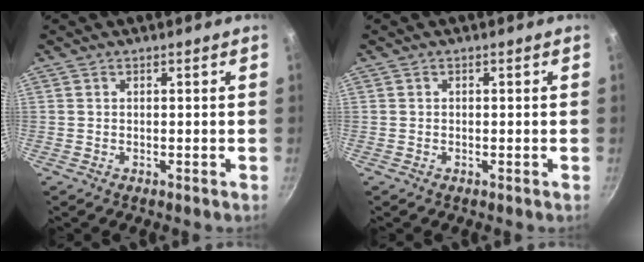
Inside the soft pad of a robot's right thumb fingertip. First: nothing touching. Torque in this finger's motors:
{"motor_torque": [-0.50, -0.14, -0.34, 0.18, 0.04]}